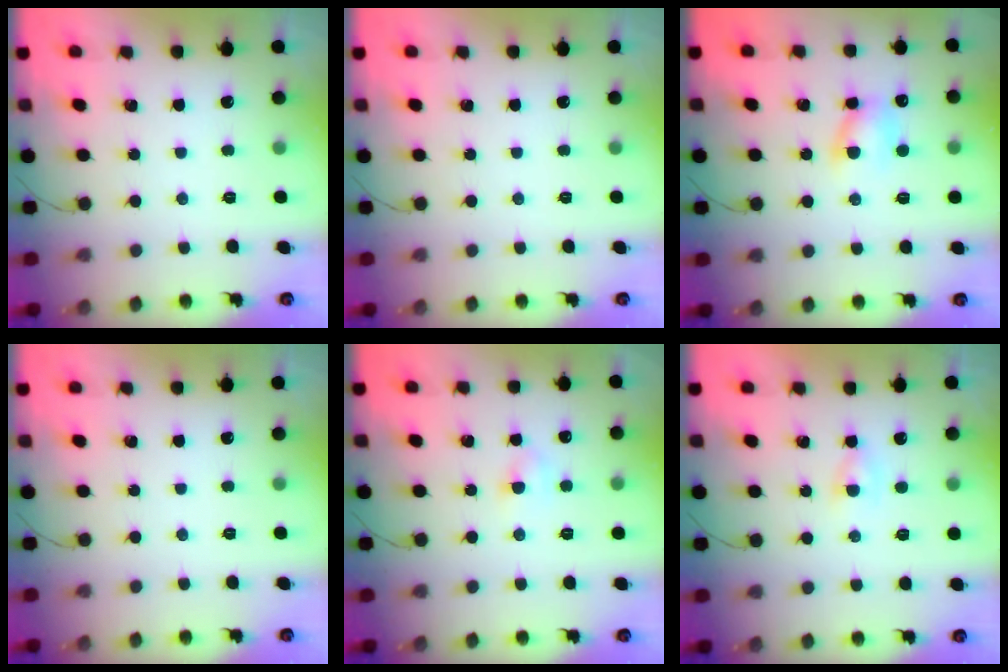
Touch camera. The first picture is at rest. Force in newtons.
{"total": 0.0}
{"total": 6.7, "press": 6.6, "slide": 1.3}
{"total": 0.0}
{"total": 4.0, "press": 3.8, "slide": 1.2}
{"total": 1.6, "press": 1.5, "slide": 0.6}